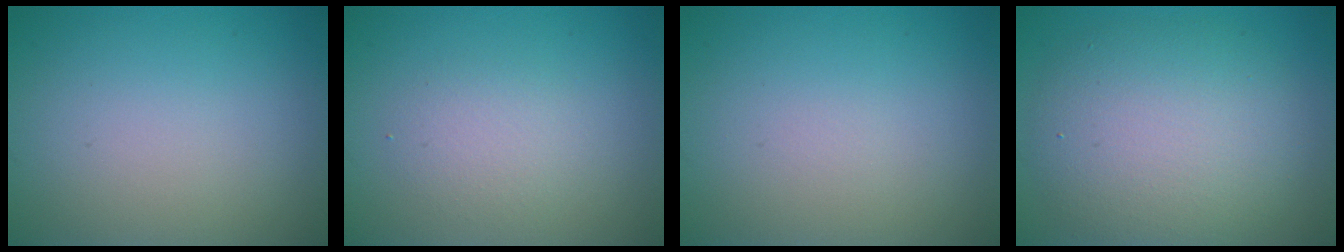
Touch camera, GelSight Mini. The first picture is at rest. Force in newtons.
{"total": 2.0, "press": 2.0, "slide": 0.1}
{"total": 0.0}
{"total": 7.5, "press": 7.5, "slide": 0.8}